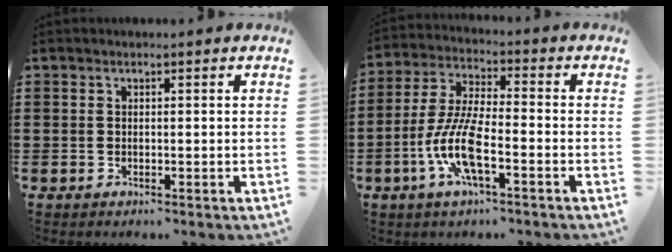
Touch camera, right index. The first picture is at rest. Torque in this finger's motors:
{"motor_torque": [2.14, 0.00, 0.94, 0.21]}